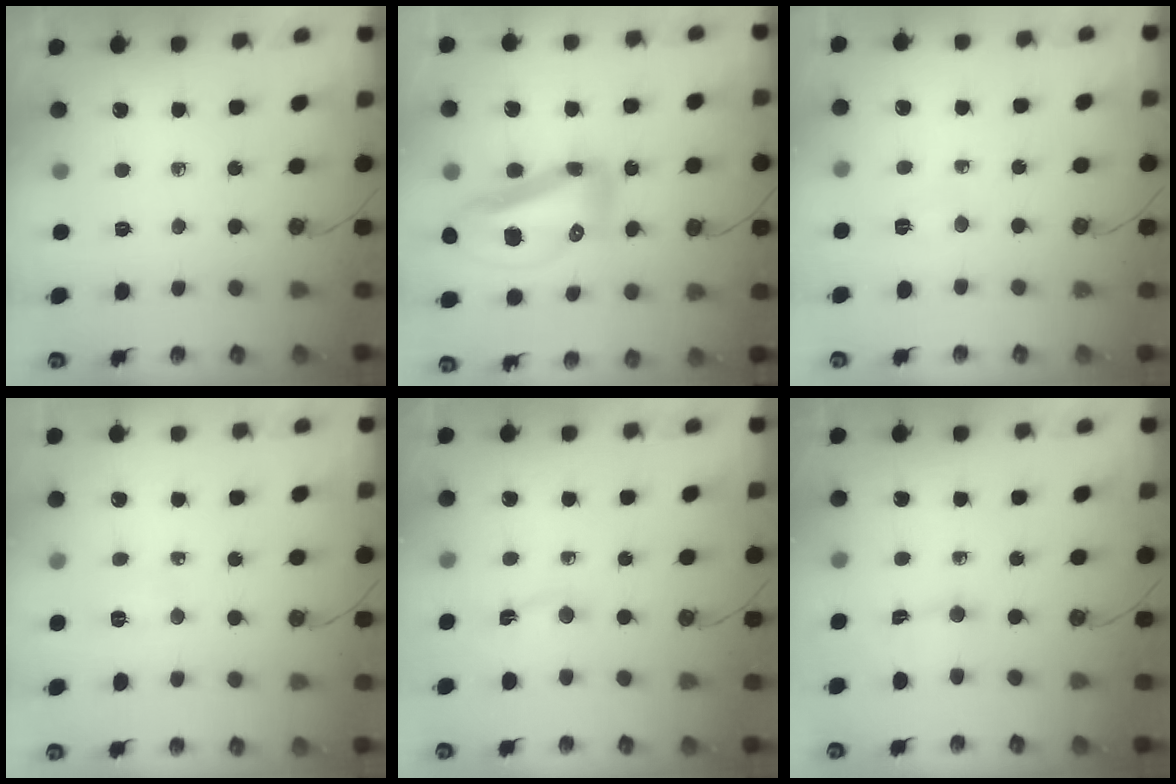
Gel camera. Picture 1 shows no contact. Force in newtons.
{"total": 19.3, "press": 18.9, "slide": 3.9}
{"total": 3.1, "press": 2.5, "slide": 1.8}
{"total": 3.4, "press": 3.2, "slide": 0.9}
{"total": 1.1, "press": 1.0, "slide": 0.6}
{"total": 1.2, "press": 1.0, "slide": 0.6}